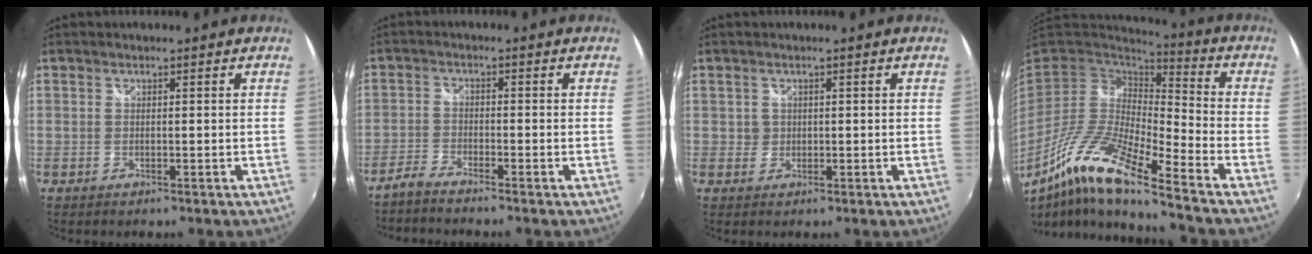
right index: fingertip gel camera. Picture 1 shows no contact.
{"total": 3.0, "force": [-2.8, 0.3, 0.8], "torque": [-0.031, -0.004, -0.063]}
{"total": 1.4, "force": [0.1, 1.4, 0.0], "torque": [0.005, 0.003, 0.003]}
{"total": 17.0, "force": [-10.8, 1.6, 13.1], "torque": [-0.241, -0.032, -0.217]}